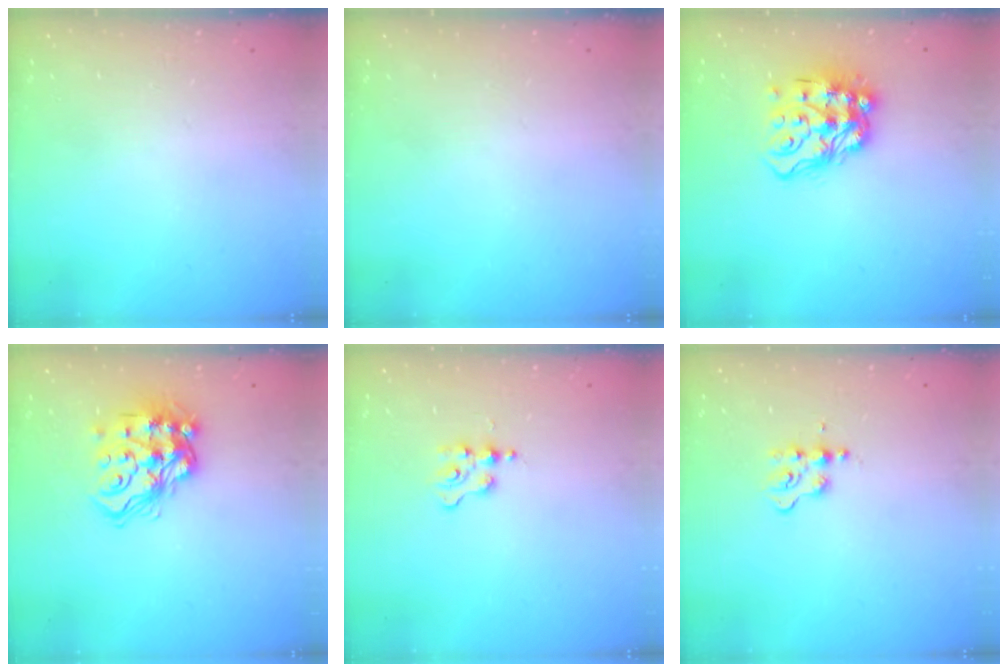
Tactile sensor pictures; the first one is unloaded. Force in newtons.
{"total": 0.0}
{"total": 16.6, "press": 16.5, "slide": 1.6}
{"total": 17.0, "press": 17.0, "slide": 0.9}
{"total": 1.7, "press": 1.7, "slide": 0.2}
{"total": 2.4, "press": 2.4, "slide": 0.3}